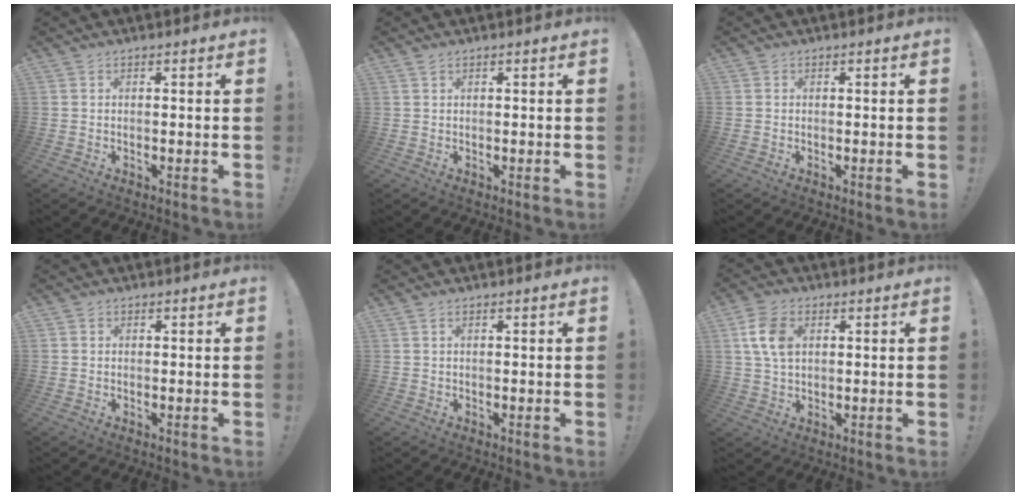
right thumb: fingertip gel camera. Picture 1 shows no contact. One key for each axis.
{"total": 0.8, "fx": 0.6, "fy": 0.3, "fz": 0.5, "tx": -0.009, "ty": 0.000, "tz": 0.011}
{"total": 0.0}
{"total": 0.7, "fx": 0.3, "fy": 0.6, "fz": -0.1, "tx": 0.007, "ty": -0.001, "tz": 0.005}
{"total": 0.6, "fx": 0.3, "fy": 0.2, "fz": 0.4, "tx": -0.008, "ty": 0.001, "tz": 0.006}
{"total": 9.5, "fx": 2.5, "fy": 6.6, "fz": 6.4, "tx": -0.122, "ty": 0.008, "tz": 0.050}